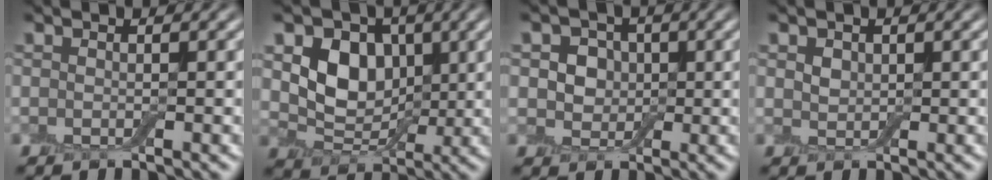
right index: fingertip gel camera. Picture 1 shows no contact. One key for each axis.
{"total": 5.7, "fx": 1.3, "fy": 4.5, "fz": 3.3, "tx": -0.063, "ty": -0.005, "tz": 0.017}
{"total": 4.1, "fx": 0.9, "fy": 3.4, "fz": 2.0, "tx": -0.025, "ty": 0.008, "tz": -0.003}
{"total": 1.2, "fx": 0.6, "fy": 1.0, "fz": 0.5, "tx": -0.012, "ty": 0.000, "tz": 0.012}